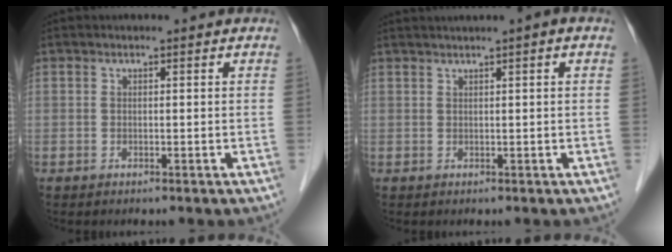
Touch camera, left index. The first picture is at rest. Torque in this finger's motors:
{"motor_torque": [0.26, -0.66, 0.62, 0.13]}